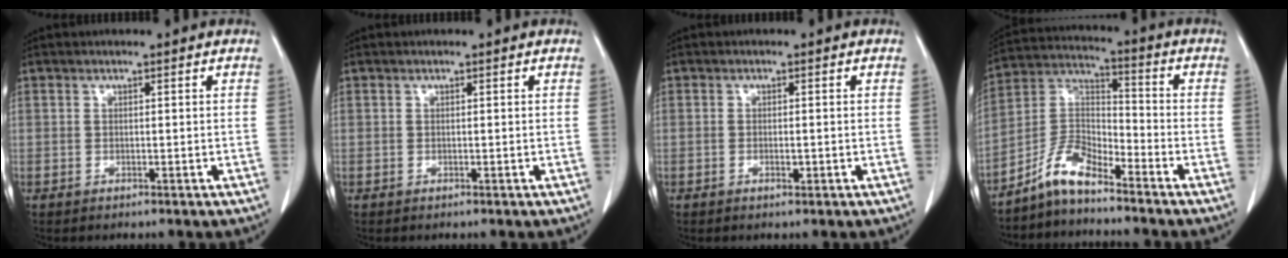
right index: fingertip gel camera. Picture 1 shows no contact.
{"total": 0.0}
{"total": 1.1, "force": [-0.3, 0.3, 1.0], "torque": [-0.019, 0.000, -0.003]}
{"total": 7.6, "force": [-6.3, 2.1, 3.8], "torque": [-0.083, 0.019, -0.128]}